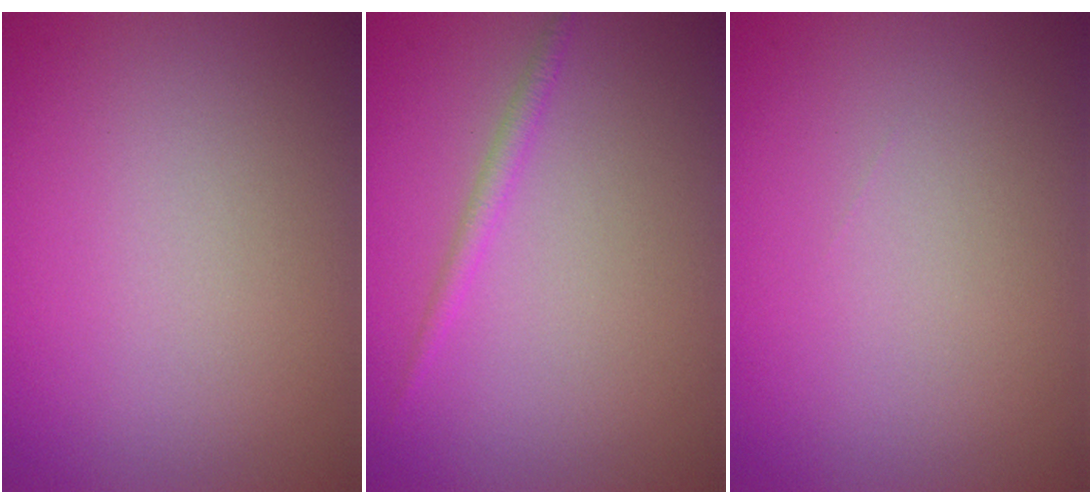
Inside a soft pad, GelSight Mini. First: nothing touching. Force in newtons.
{"total": 1.2, "press": 1.2, "slide": 0.1}
{"total": 0.0}